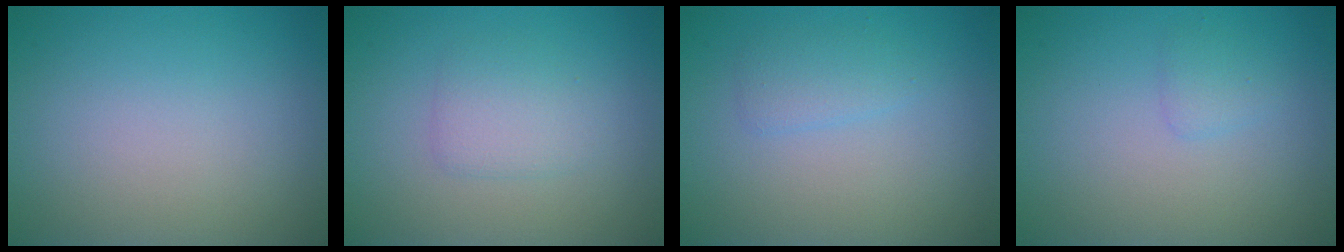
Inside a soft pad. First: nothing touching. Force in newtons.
{"total": 2.0, "press": 2.0, "slide": 0.2}
{"total": 1.4, "press": 1.4, "slide": 0.2}
{"total": 0.9, "press": 0.9, "slide": 0.2}